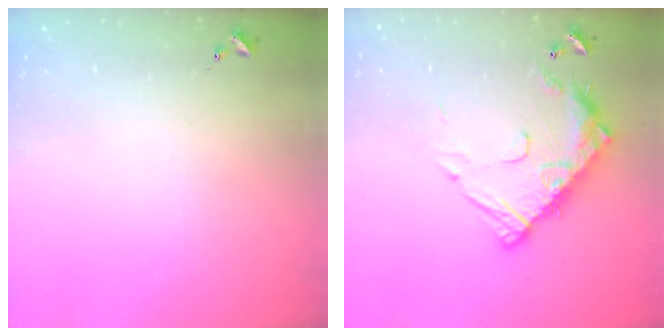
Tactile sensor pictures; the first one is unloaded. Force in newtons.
{"total": 15.4, "press": 15.4, "slide": 1.4}